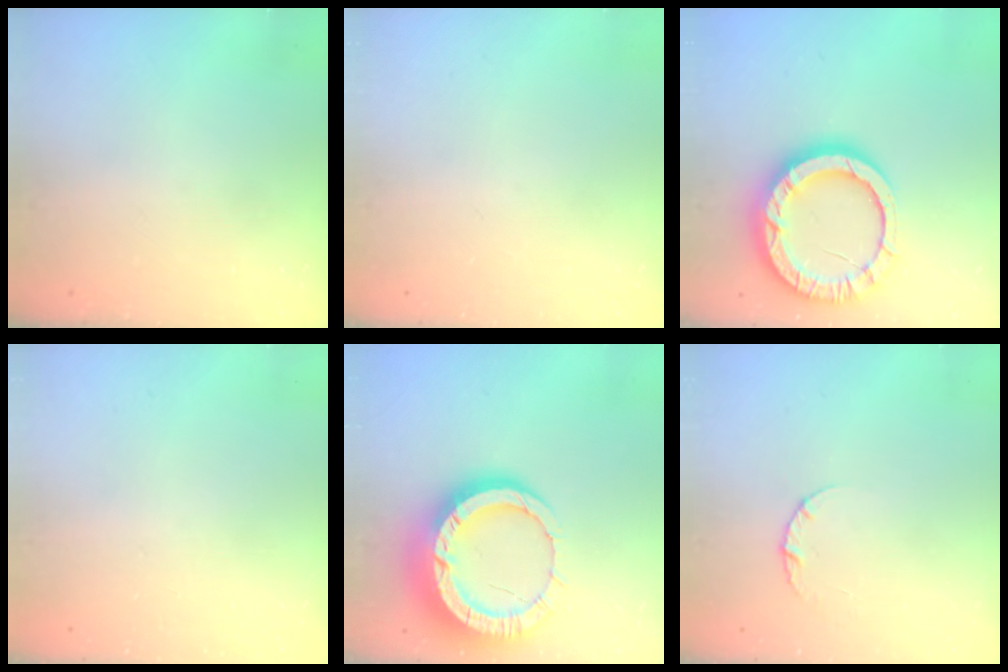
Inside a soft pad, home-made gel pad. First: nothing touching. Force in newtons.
{"total": 0.0}
{"total": 17.2, "press": 17.1, "slide": 1.5}
{"total": 2.6, "press": 2.6, "slide": 0.2}
{"total": 18.8, "press": 18.7, "slide": 1.8}
{"total": 2.5, "press": 2.5, "slide": 0.3}